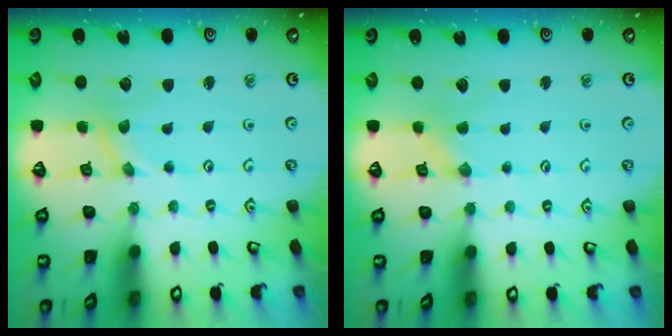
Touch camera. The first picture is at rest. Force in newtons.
{"total": 0.9, "press": 0.9, "slide": 0.2}